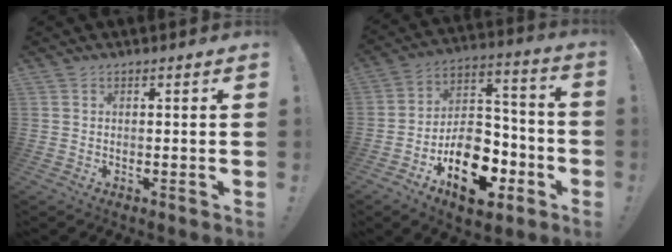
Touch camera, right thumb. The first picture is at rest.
{"total": 19.4, "force": [-9.5, 12.0, 11.9], "torque": [-0.175, 0.075, -0.142]}